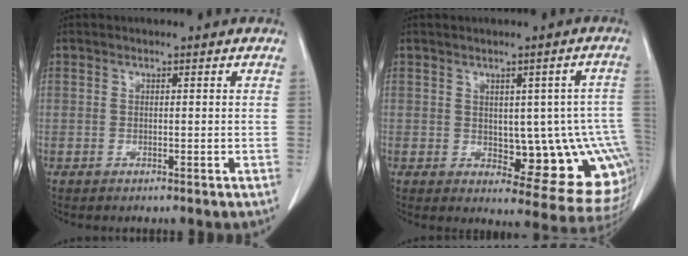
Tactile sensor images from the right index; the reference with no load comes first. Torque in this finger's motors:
{"motor_torque": [0.23, 0.24, 0.14, 0.02]}